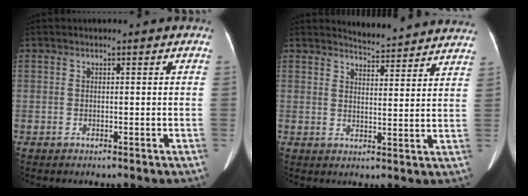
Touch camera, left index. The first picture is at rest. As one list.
[{"total": 12.5, "force": [12.3, 1.0, 2.1], "torque": [-0.017, -0.024, 0.133]}]